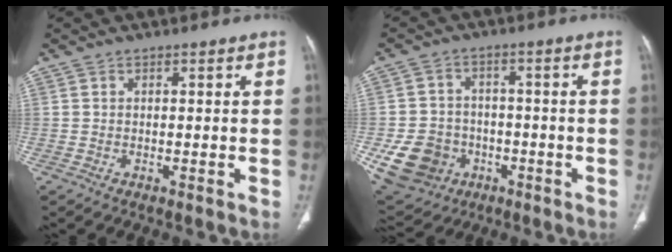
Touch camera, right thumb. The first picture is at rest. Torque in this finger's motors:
{"motor_torque": [2.59, 2.33, 0.37, -0.48, 0.04]}